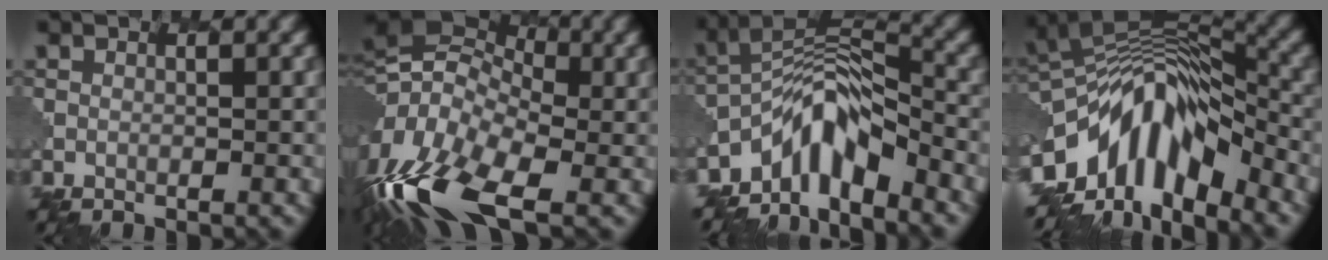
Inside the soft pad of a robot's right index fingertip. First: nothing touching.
{"total": 15.6, "force": [-3.5, 8.3, 12.7], "torque": [-0.273, -0.002, -0.074]}
{"total": 7.2, "force": [-5.0, 2.7, 4.5], "torque": [-0.059, 0.003, -0.100]}
{"total": 11.9, "force": [-5.7, 5.8, 8.7], "torque": [-0.144, 0.012, -0.102]}